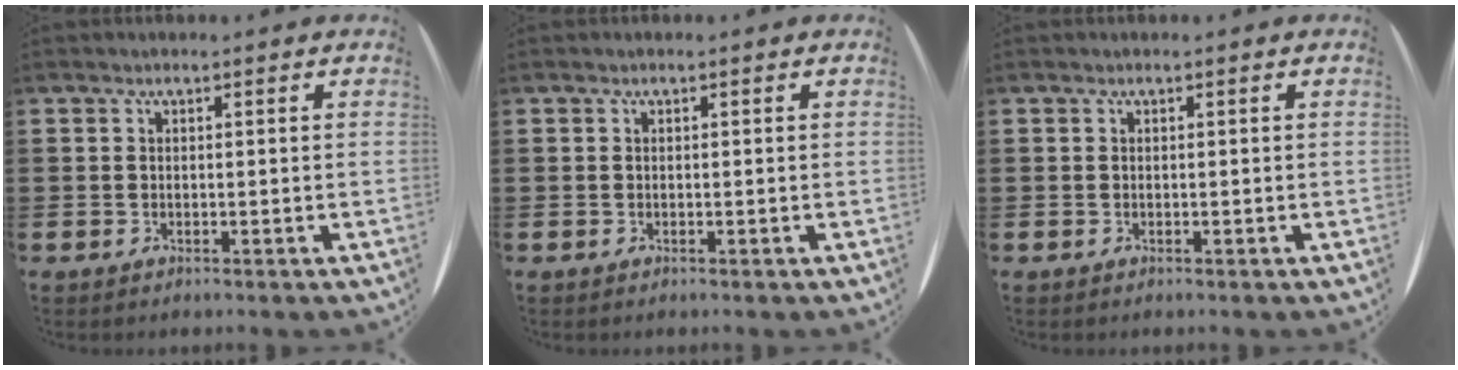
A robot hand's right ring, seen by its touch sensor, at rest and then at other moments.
{"total": 0.0}
{"total": 0.0}